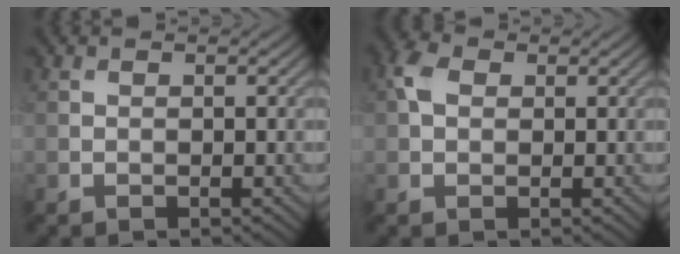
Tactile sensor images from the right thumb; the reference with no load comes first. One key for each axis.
{"total": 2.7, "fx": 0.8, "fy": 2.0, "fz": 1.6, "tx": -0.042, "ty": 0.009, "tz": 0.008}